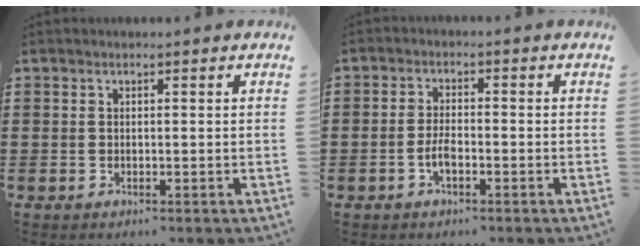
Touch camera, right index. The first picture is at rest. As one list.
[{"total": 2.7, "force": [-1.3, 1.1, 2.1], "torque": [-0.054, -0.001, -0.028]}]